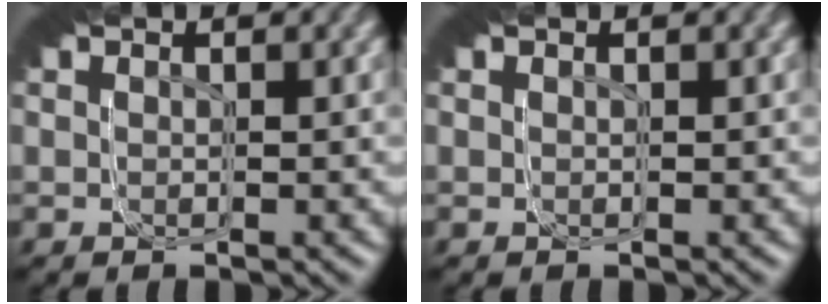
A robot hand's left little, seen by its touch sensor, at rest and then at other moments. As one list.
[{"total": 0.0}]